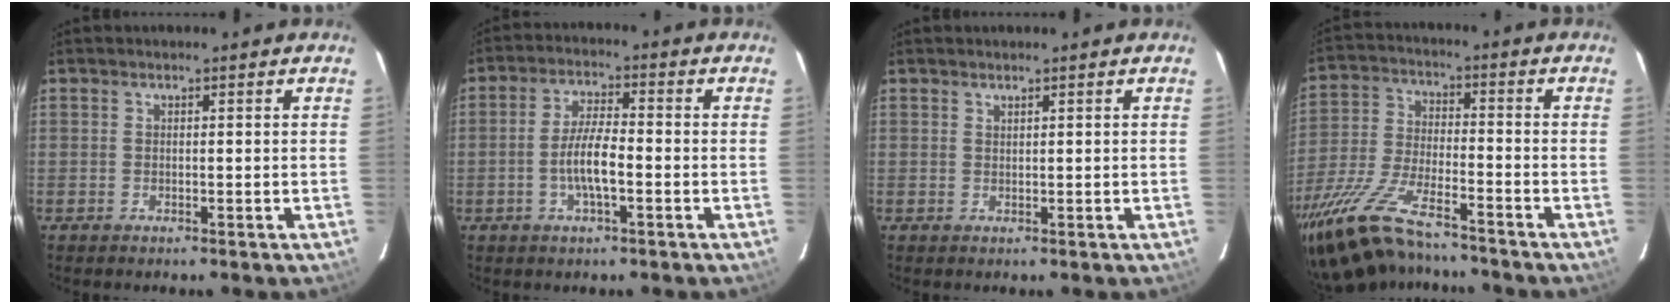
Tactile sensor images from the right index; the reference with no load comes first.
{"total": 6.6, "force": [-1.9, 1.5, 6.1], "torque": [-0.121, 0.005, -0.037]}
{"total": 0.6, "force": [0.5, 0.0, 0.2], "torque": [-0.003, 0.000, 0.010]}
{"total": 19.2, "force": [-15.6, 5.0, 10.0], "torque": [-0.218, -0.039, -0.282]}